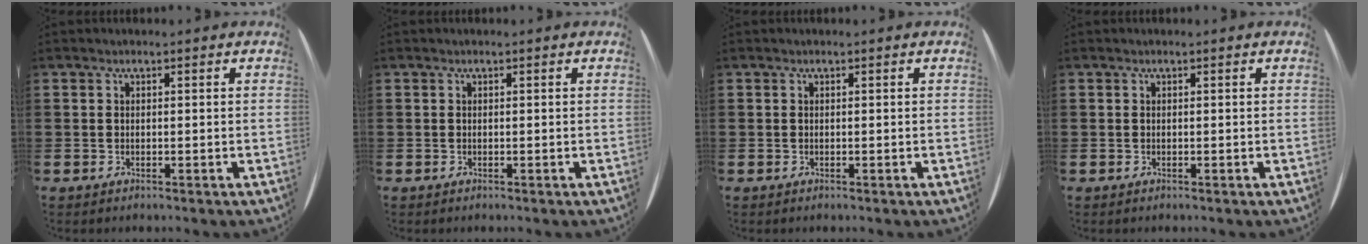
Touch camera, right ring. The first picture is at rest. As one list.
[{"total": 0.0}, {"total": 0.0}, {"total": 0.0}]